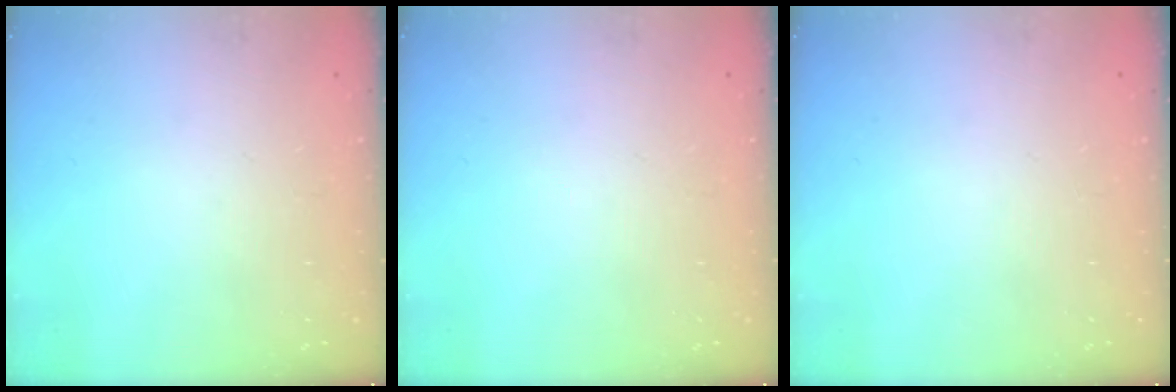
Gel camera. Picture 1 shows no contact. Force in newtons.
{"total": 0.0}
{"total": 0.0}